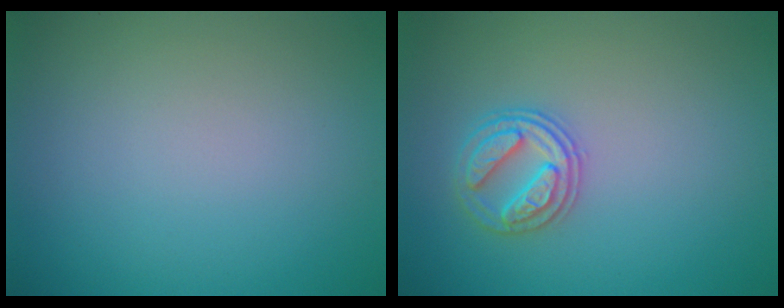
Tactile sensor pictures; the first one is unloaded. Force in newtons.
{"total": 2.7, "press": 2.6, "slide": 0.3}